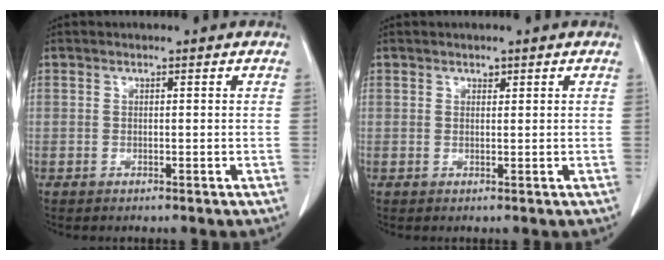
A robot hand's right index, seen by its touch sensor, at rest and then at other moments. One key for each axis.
{"total": 1.4, "fx": 0.8, "fy": 1.0, "fz": 0.6, "tx": -0.015, "ty": 0.005, "tz": 0.017}